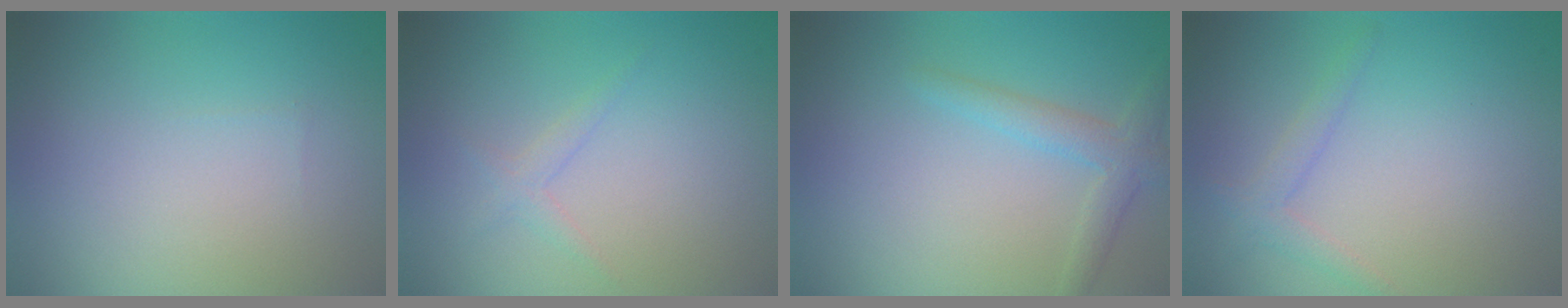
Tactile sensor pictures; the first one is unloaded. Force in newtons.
{"total": 1.1, "press": 1.1, "slide": 0.1}
{"total": 2.3, "press": 2.3, "slide": 0.2}
{"total": 1.8, "press": 1.8, "slide": 0.1}